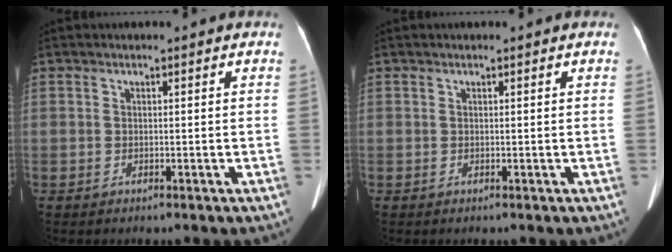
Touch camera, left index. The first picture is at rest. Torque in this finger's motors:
{"motor_torque": [-0.14, -0.66, 0.01, 0.00]}